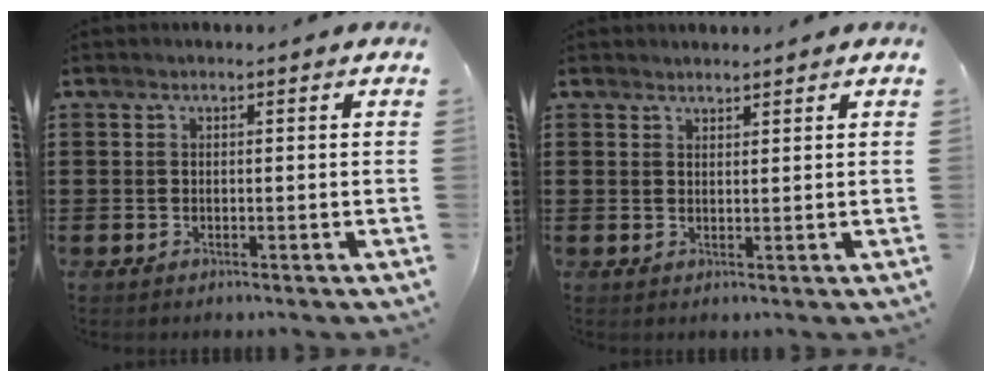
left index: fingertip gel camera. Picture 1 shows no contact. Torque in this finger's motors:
{"motor_torque": [-0.57, 0.80, 0.01, 0.01]}